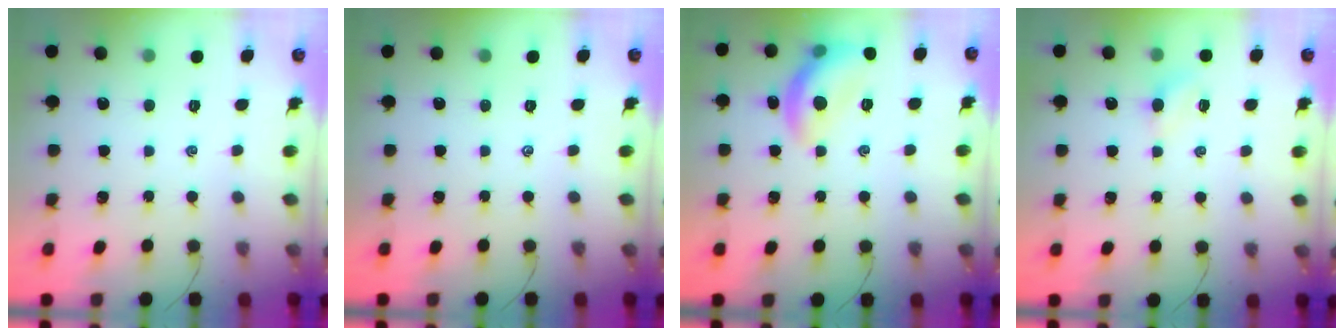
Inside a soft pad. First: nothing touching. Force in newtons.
{"total": 0.0}
{"total": 12.4, "press": 12.4, "slide": 0.7}
{"total": 3.6, "press": 3.4, "slide": 1.2}